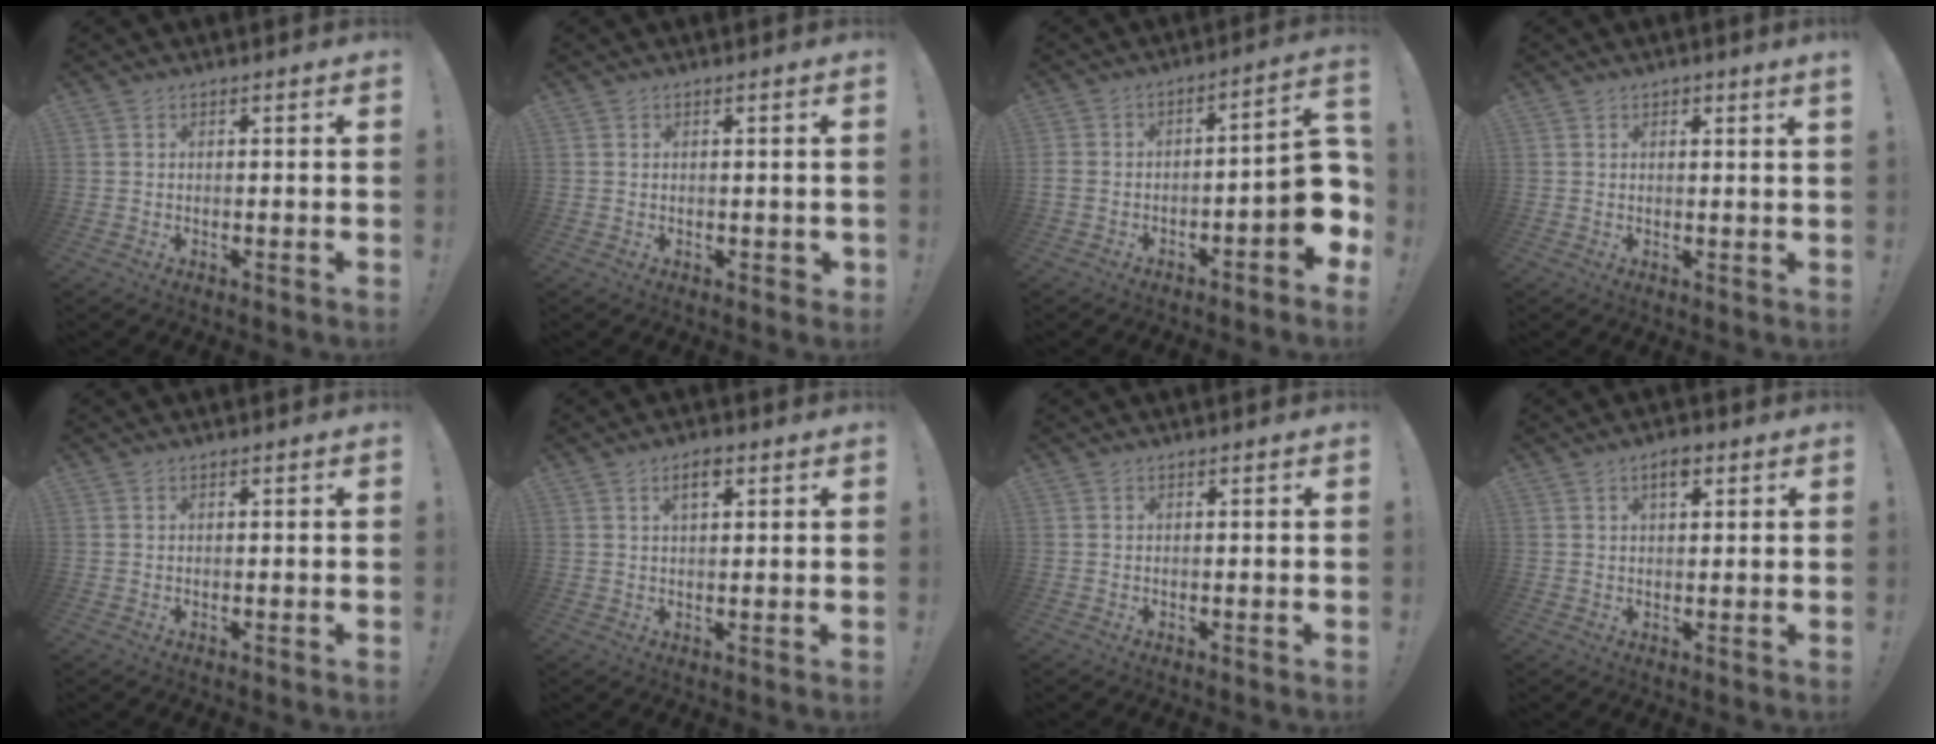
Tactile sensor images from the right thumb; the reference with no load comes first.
{"total": 1.2, "force": [0.0, 0.9, 0.9], "torque": [-0.012, 0.003, 0.001]}
{"total": 10.5, "force": [-3.2, 3.2, 9.5], "torque": [-0.135, 0.013, -0.055]}
{"total": 1.3, "force": [1.1, -0.3, 0.7], "torque": [-0.001, -0.008, 0.016]}
{"total": 0.0}
{"total": 3.9, "force": [1.8, 1.8, 2.9], "torque": [-0.040, -0.003, 0.027]}
{"total": 0.0}
{"total": 3.5, "force": [1.8, 1.7, 2.5], "torque": [-0.031, -0.004, 0.026]}